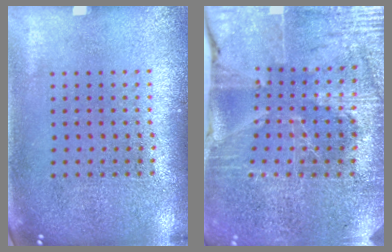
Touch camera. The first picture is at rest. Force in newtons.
{"total": 3.4, "press": 3.4, "slide": 0.3}